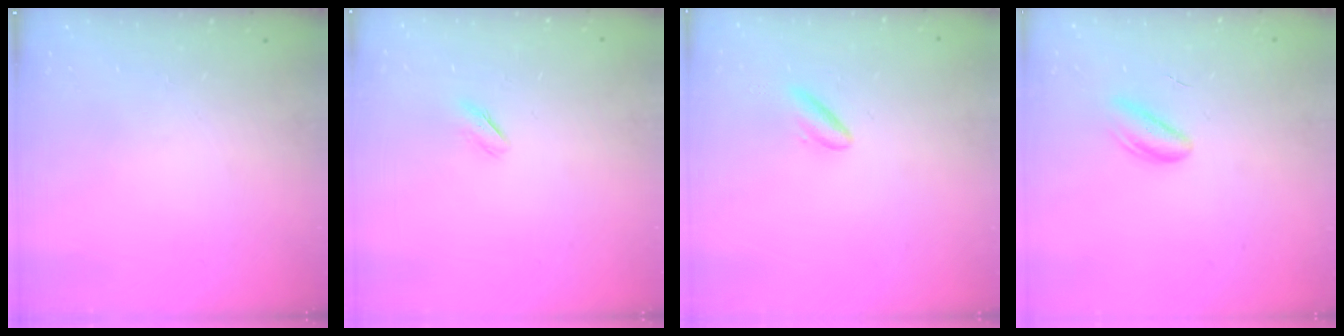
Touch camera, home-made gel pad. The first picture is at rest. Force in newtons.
{"total": 3.9, "press": 3.7, "slide": 1.2}
{"total": 4.8, "press": 4.7, "slide": 1.2}
{"total": 2.9, "press": 2.9, "slide": 0.1}